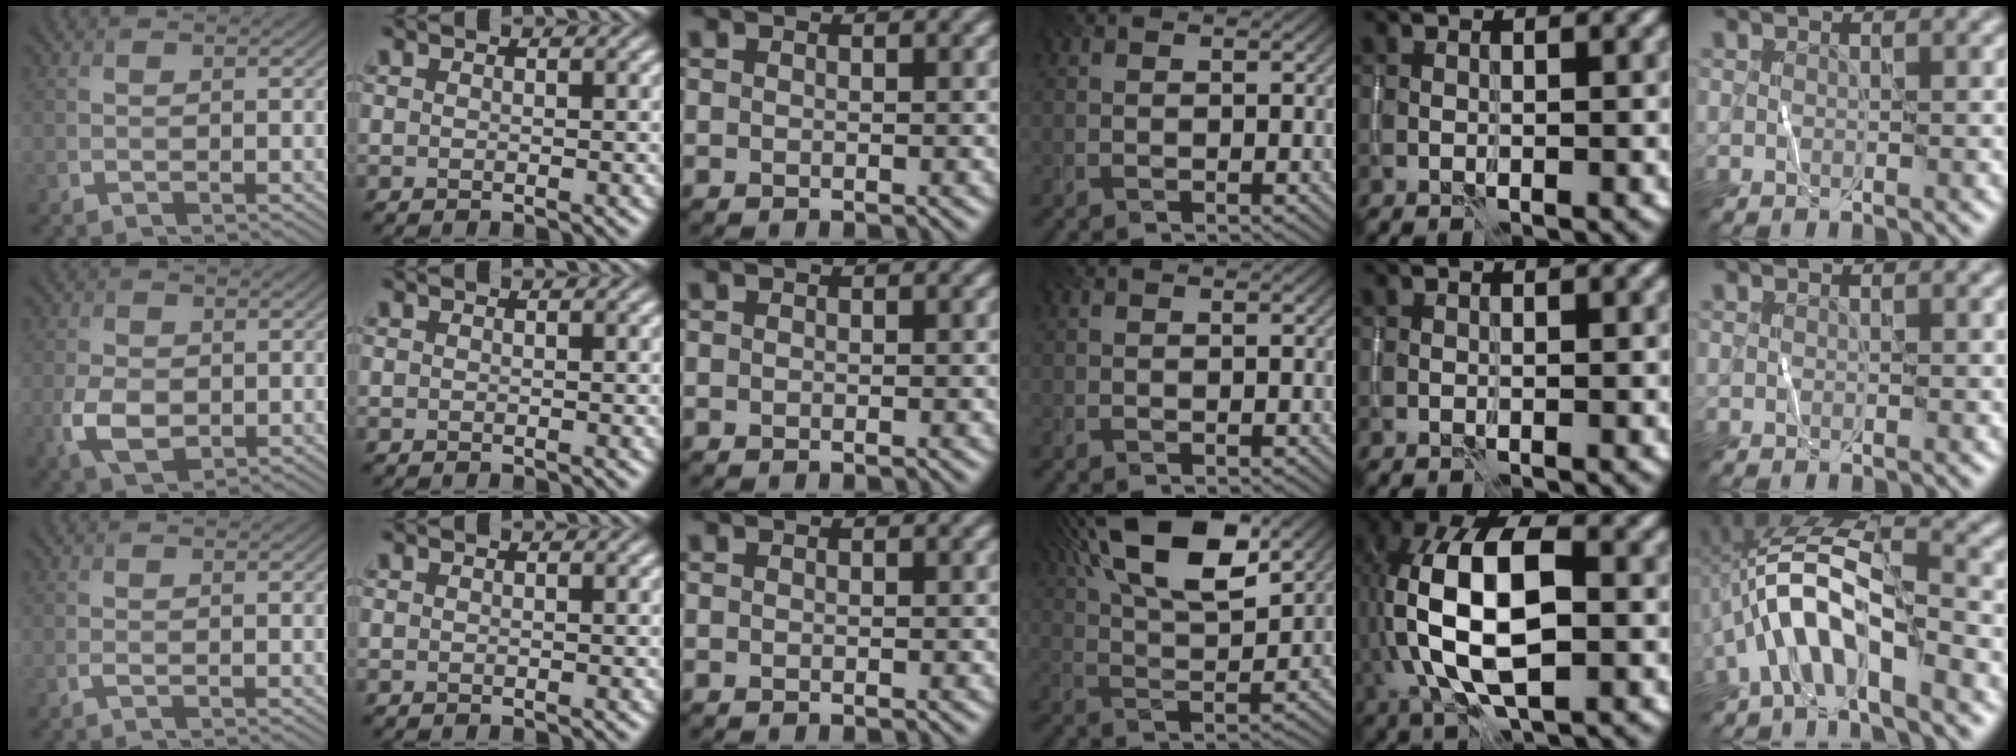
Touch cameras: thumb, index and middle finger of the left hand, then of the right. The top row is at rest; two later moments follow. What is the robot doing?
{"motion": "wipe", "object": "whiteboard"}